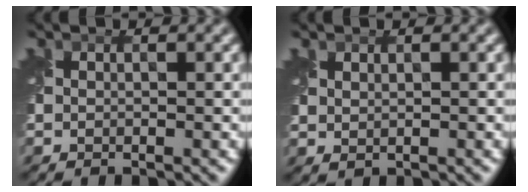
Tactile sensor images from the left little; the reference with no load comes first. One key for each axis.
{"total": 0.8, "fx": 0.6, "fy": 0.3, "fz": 0.4, "tx": -0.013, "ty": -0.003, "tz": 0.018}